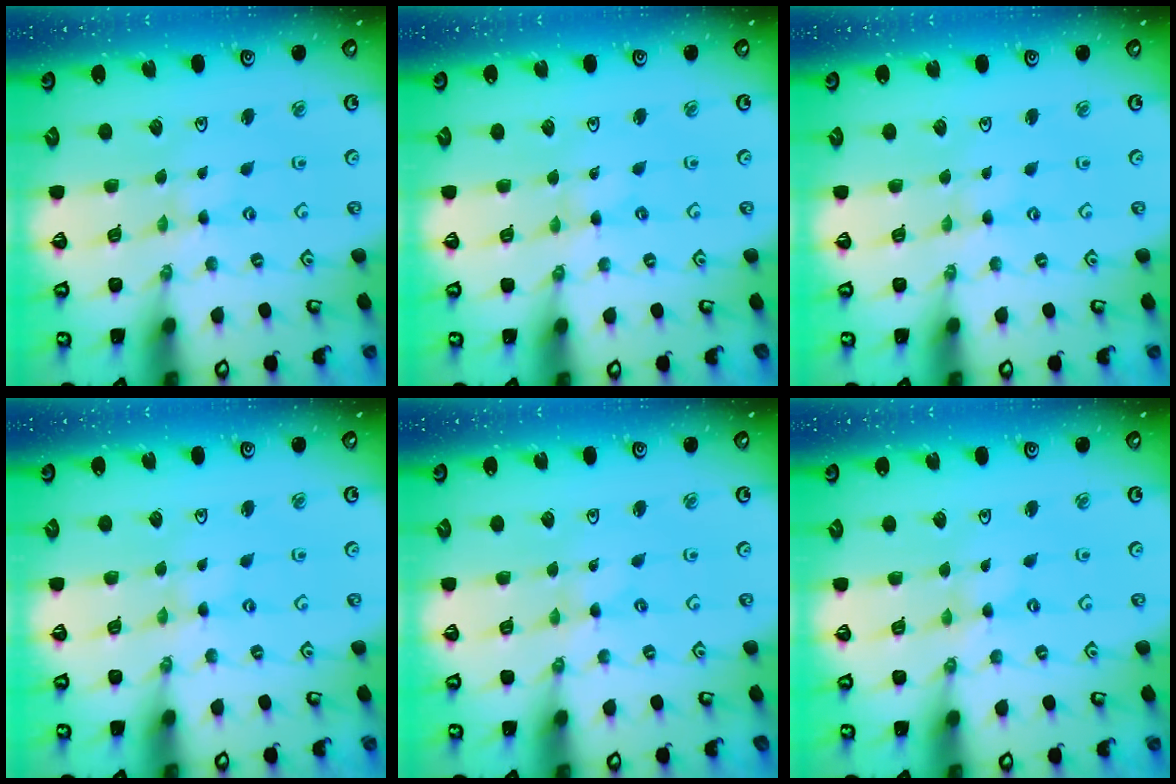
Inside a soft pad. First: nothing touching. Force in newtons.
{"total": 0.0}
{"total": 0.0}
{"total": 0.0}
{"total": 0.0}
{"total": 0.0}